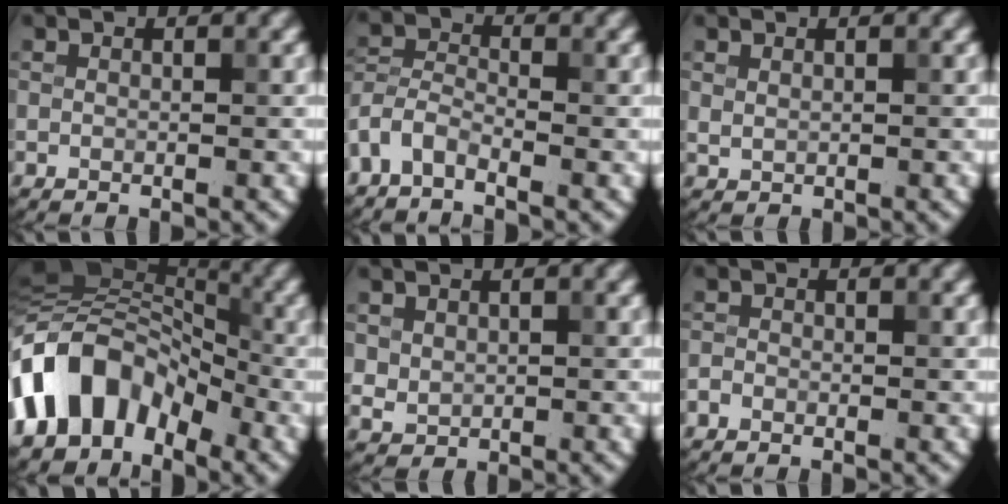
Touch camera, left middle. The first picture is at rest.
{"total": 2.8, "force": [-2.2, 0.9, 1.5], "torque": [-0.033, 0.004, -0.058]}
{"total": 0.5, "force": [0.3, 0.3, 0.3], "torque": [-0.008, -0.001, 0.011]}
{"total": 9.6, "force": [-4.5, 6.4, 5.6], "torque": [-0.089, 0.018, -0.103]}
{"total": 1.4, "force": [0.6, 1.1, 0.5], "torque": [-0.010, -0.004, 0.016]}
{"total": 0.7, "force": [-0.6, 0.4, 0.2], "torque": [-0.001, 0.002, -0.014]}